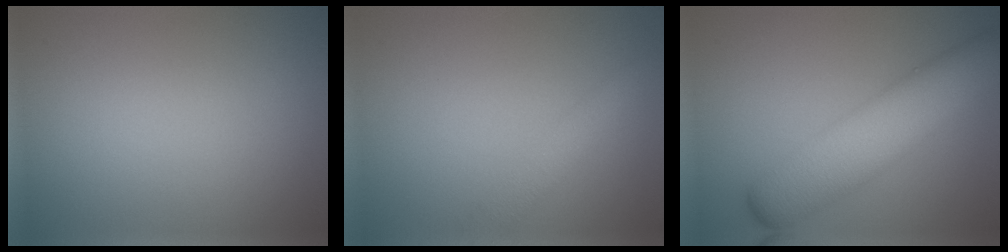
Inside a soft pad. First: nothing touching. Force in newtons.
{"total": 2.1, "press": 2.1, "slide": 0.1}
{"total": 8.2, "press": 8.2, "slide": 0.2}